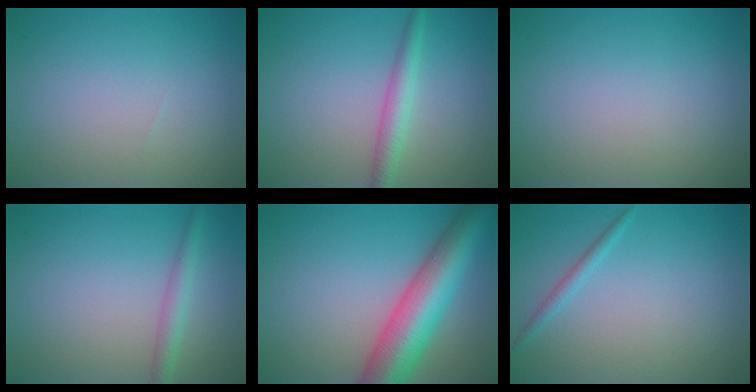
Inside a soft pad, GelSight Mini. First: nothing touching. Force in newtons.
{"total": 2.5, "press": 2.5, "slide": 0.1}
{"total": 0.0}
{"total": 2.0, "press": 2.0, "slide": 0.1}
{"total": 9.1, "press": 9.1, "slide": 0.3}
{"total": 1.1, "press": 1.1, "slide": 0.0}